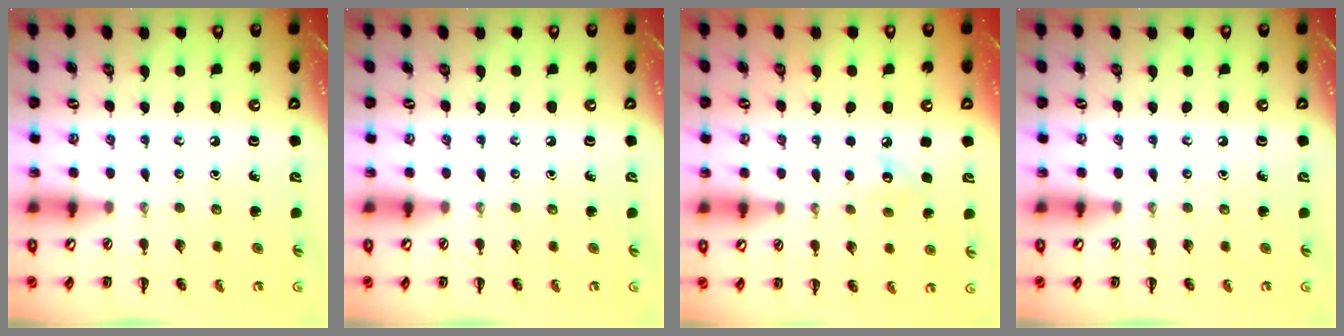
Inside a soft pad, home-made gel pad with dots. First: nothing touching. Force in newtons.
{"total": 0.0}
{"total": 5.9, "press": 5.7, "slide": 1.6}
{"total": 0.0}